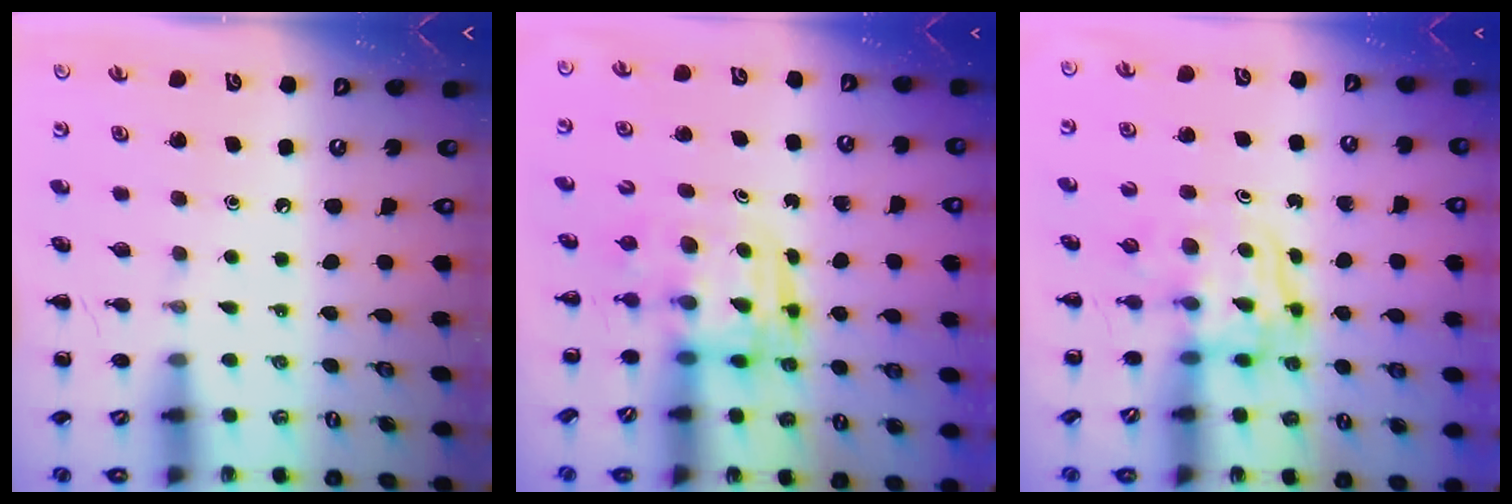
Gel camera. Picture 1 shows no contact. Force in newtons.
{"total": 3.4, "press": 3.4, "slide": 0.3}
{"total": 3.4, "press": 3.4, "slide": 0.2}